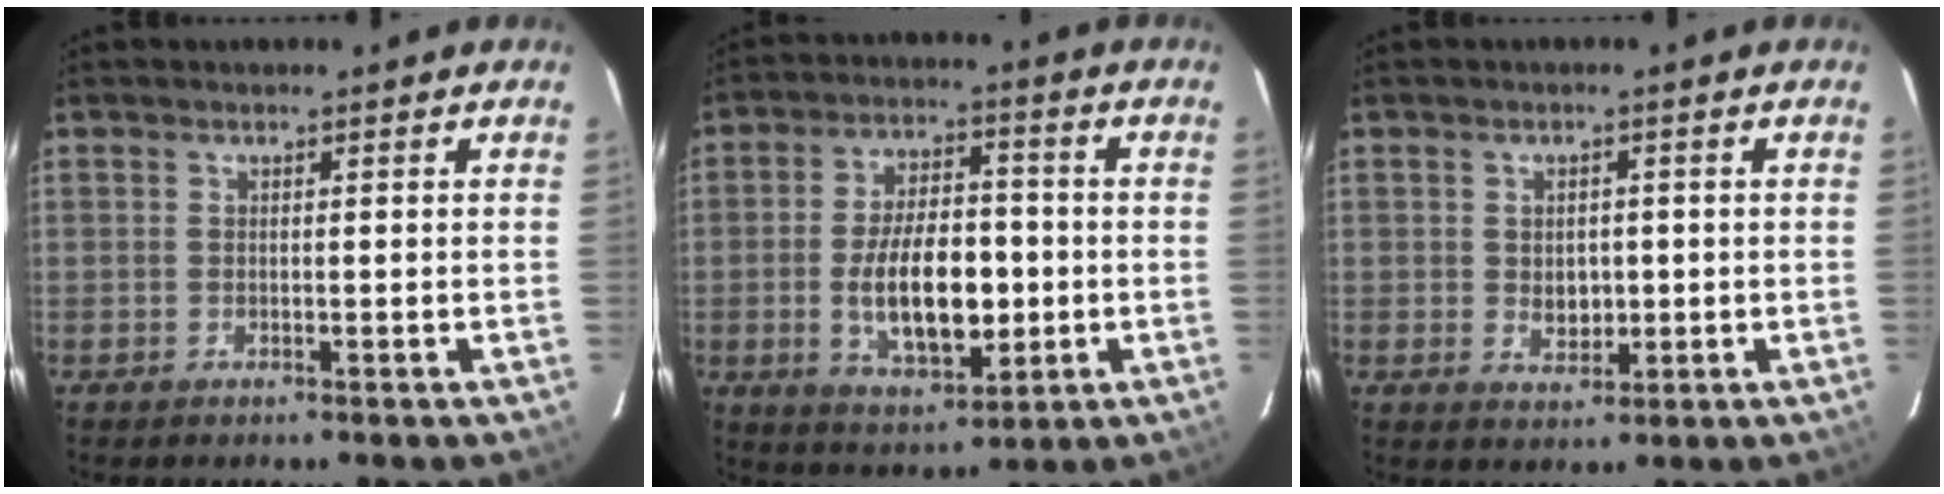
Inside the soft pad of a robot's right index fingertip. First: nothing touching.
{"total": 14.4, "force": [-2.3, 6.9, 12.4], "torque": [-0.230, 0.001, -0.027]}
{"total": 4.1, "force": [-0.2, 3.1, 2.6], "torque": [-0.041, -0.001, 0.002]}